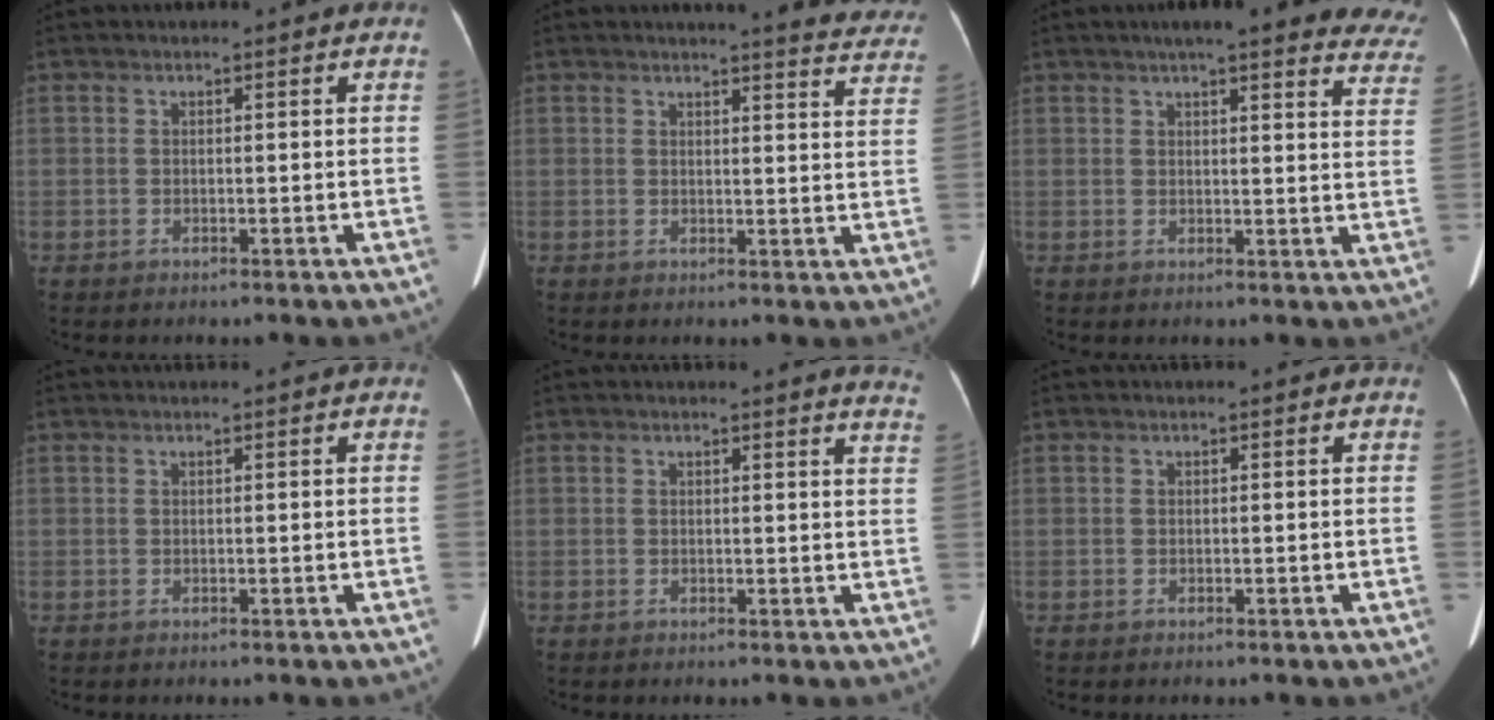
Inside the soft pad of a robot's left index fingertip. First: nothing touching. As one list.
[{"total": 13.0, "force": [12.5, 1.4, 3.5], "torque": [-0.018, -0.062, 0.109]}, {"total": 20.9, "force": [18.5, 3.7, 9.0], "torque": [-0.092, -0.022, 0.195]}, {"total": 1.4, "force": [1.3, -0.2, 0.5], "torque": [-0.006, 0.018, 0.023]}, {"total": 6.1, "force": [6.0, 0.1, 1.1], "torque": [-0.002, -0.038, 0.031]}, {"total": 0.0}]